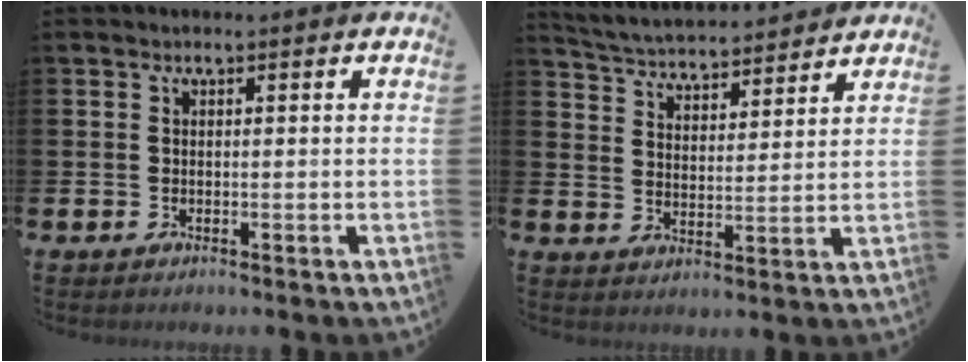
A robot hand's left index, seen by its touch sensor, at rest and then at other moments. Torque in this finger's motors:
{"motor_torque": [0.83, -1.12, 0.41, 0.09]}